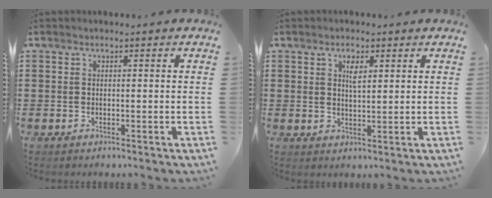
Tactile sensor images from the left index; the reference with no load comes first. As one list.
[{"total": 2.9, "force": [1.5, 1.0, 2.2], "torque": [-0.041, 0.002, 0.024]}]